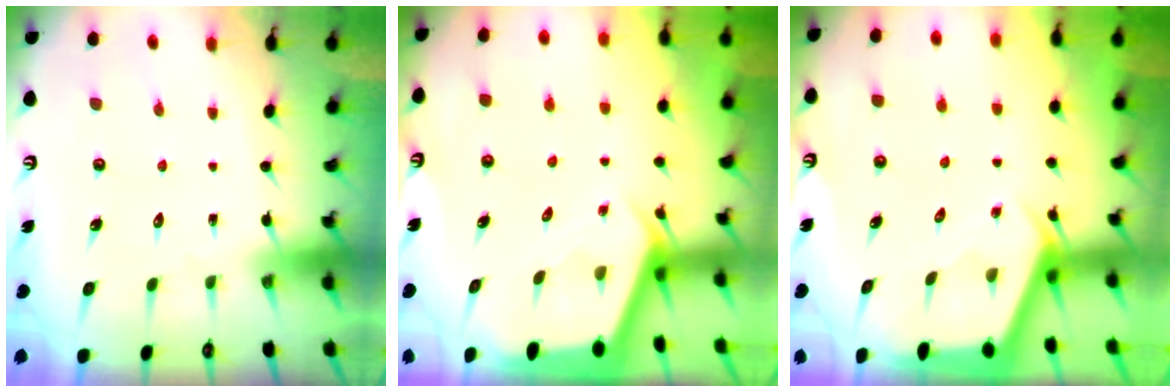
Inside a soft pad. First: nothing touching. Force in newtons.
{"total": 2.3, "press": 2.3, "slide": 0.2}
{"total": 2.9, "press": 2.9, "slide": 0.3}